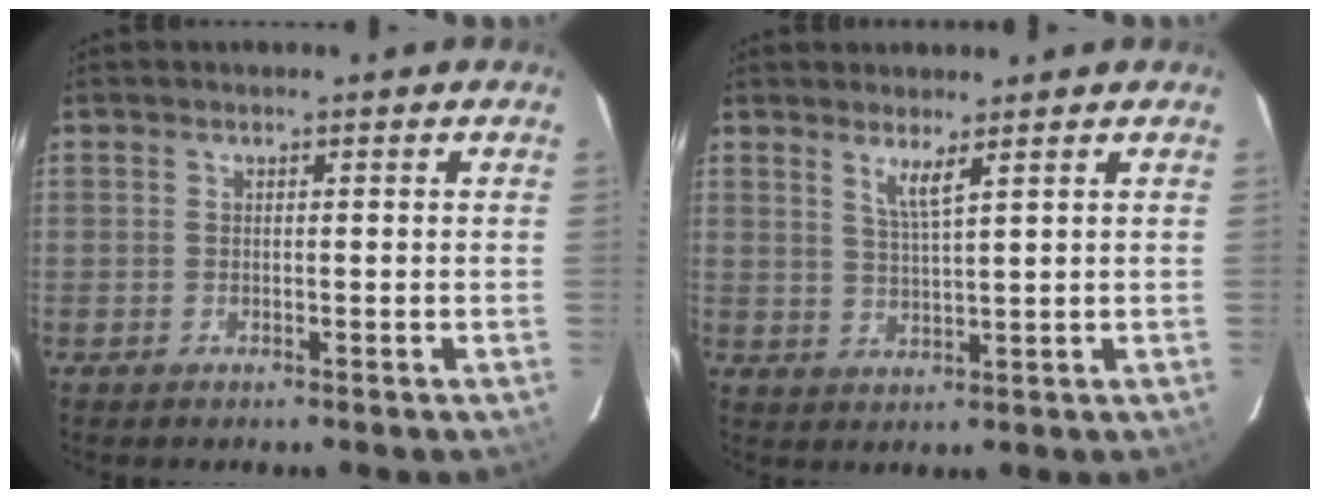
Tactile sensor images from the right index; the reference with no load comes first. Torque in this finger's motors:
{"motor_torque": [0.04, 0.13, 0.09, 0.03]}